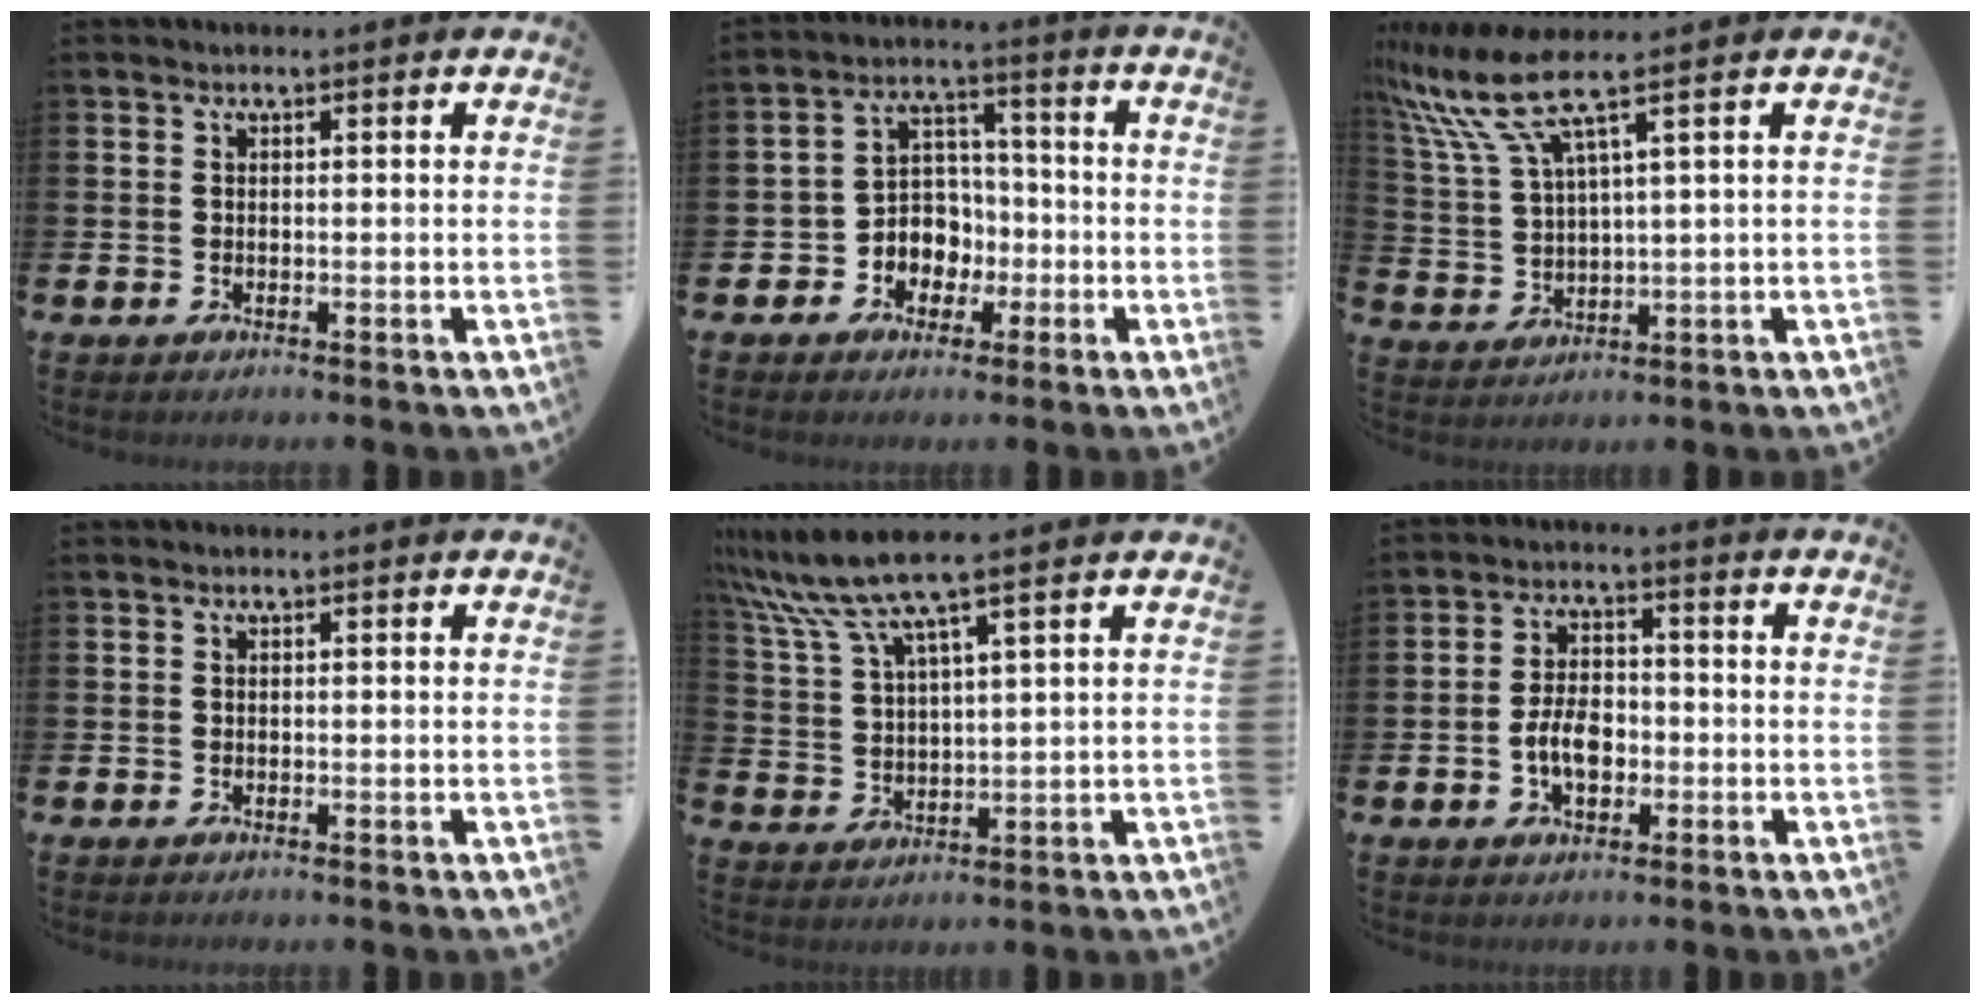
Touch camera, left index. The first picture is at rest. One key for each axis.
{"total": 5.5, "fx": -1.4, "fy": 5.1, "fz": 1.5, "tx": -0.047, "ty": 0.010, "tz": -0.031}
{"total": 8.9, "fx": 5.7, "fy": 1.6, "fz": 6.6, "tx": -0.156, "ty": -0.022, "tz": 0.096}
{"total": 0.0}
{"total": 8.3, "fx": 6.9, "fy": 0.7, "fz": 4.5, "tx": -0.112, "ty": -0.022, "tz": 0.123}
{"total": 5.3, "fx": -1.4, "fy": 3.3, "fz": 4.0, "tx": -0.068, "ty": 0.003, "tz": -0.030}